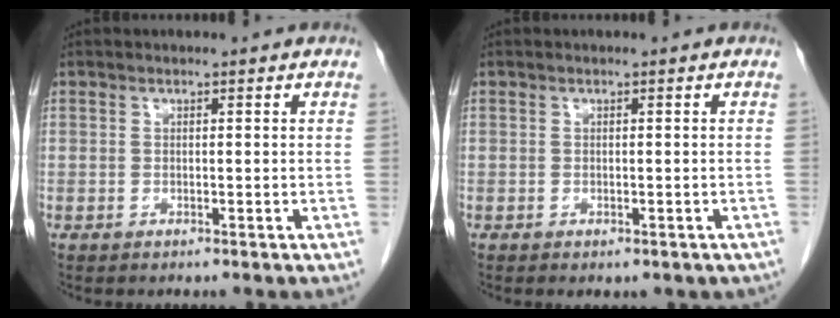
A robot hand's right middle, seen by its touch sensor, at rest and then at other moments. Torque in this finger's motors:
{"motor_torque": [0.07, 0.03, 0.01, 0.01]}